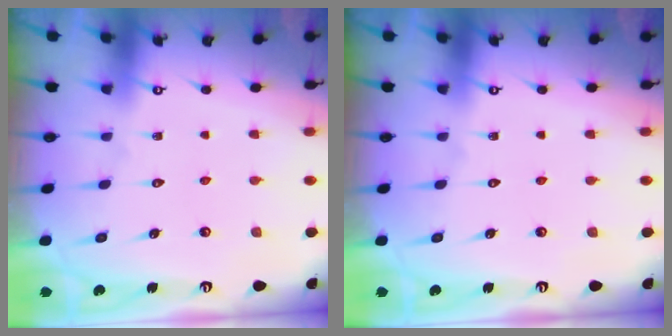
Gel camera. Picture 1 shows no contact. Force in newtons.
{"total": 0.0}